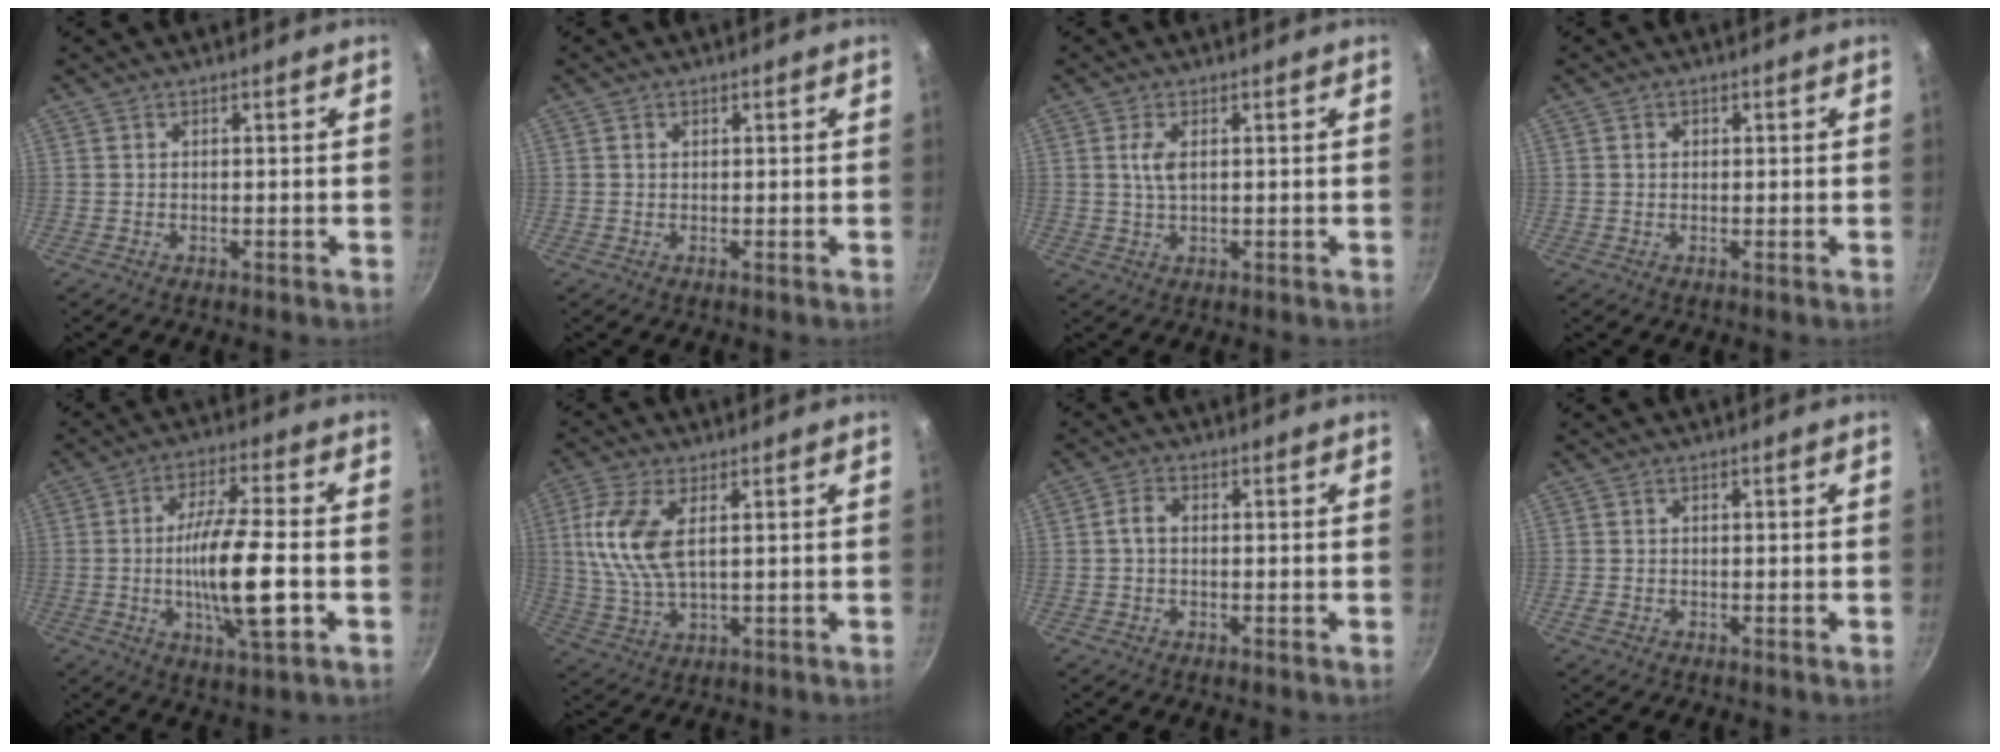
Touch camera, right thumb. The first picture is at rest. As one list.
[{"total": 0.7, "force": [0.3, 0.5, 0.3], "torque": [-0.003, 0.002, 0.003]}, {"total": 3.3, "force": [0.8, 1.5, 2.8], "torque": [-0.057, 0.000, 0.016]}, {"total": 1.7, "force": [0.8, 0.9, 1.1], "torque": [-0.013, -0.001, 0.013]}, {"total": 14.6, "force": [-2.7, 3.2, 13.9], "torque": [-0.248, 0.011, -0.053]}, {"total": 10.5, "force": [2.3, 4.8, 9.1], "torque": [-0.195, 0.001, 0.050]}, {"total": 2.4, "force": [-0.2, 1.6, 1.7], "torque": [-0.032, 0.010, -0.008]}, {"total": 1.0, "force": [-0.6, 0.6, 0.5], "torque": [-0.010, 0.001, -0.013]}]